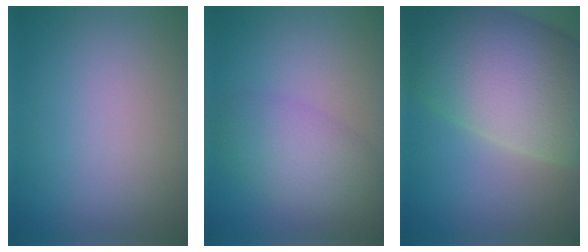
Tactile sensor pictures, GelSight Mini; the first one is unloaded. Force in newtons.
{"total": 4.0, "press": 4.0, "slide": 0.1}
{"total": 14.4, "press": 14.4, "slide": 0.5}